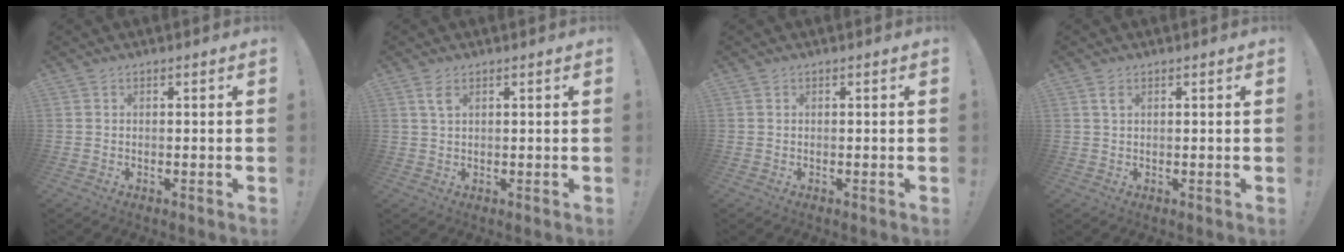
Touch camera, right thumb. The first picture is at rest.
{"total": 3.0, "force": [1.4, 1.2, 2.4], "torque": [-0.044, 0.000, 0.024]}
{"total": 0.0}
{"total": 1.9, "force": [0.9, 0.8, 1.5], "torque": [-0.026, 0.000, 0.014]}